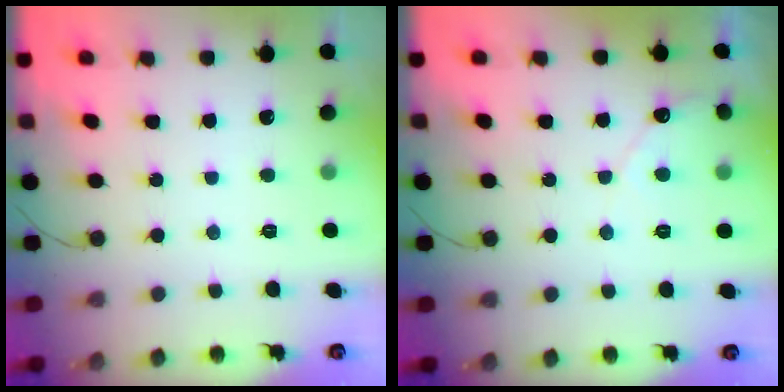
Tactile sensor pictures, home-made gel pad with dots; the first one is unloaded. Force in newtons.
{"total": 4.2, "press": 4.1, "slide": 0.3}